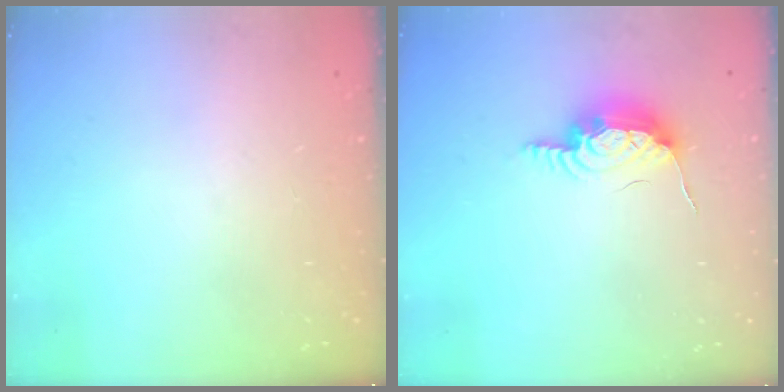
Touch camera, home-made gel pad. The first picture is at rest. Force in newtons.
{"total": 10.3, "press": 10.1, "slide": 1.8}